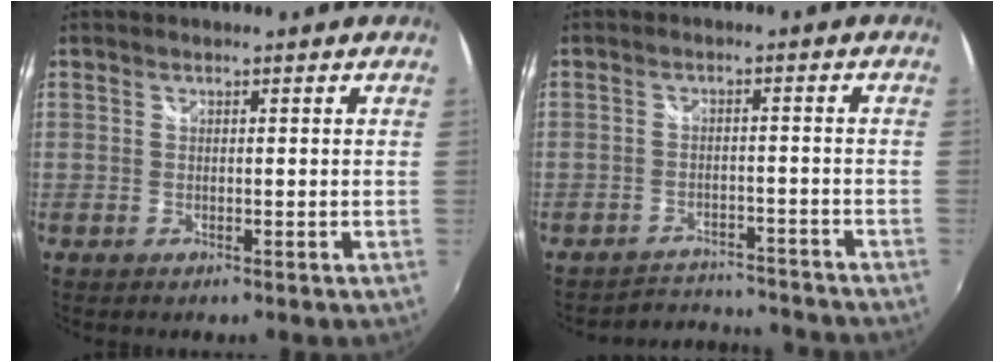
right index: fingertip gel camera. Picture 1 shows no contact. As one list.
[{"total": 9.5, "force": [-9.3, 1.7, 1.4], "torque": [-0.040, 0.013, -0.125]}]